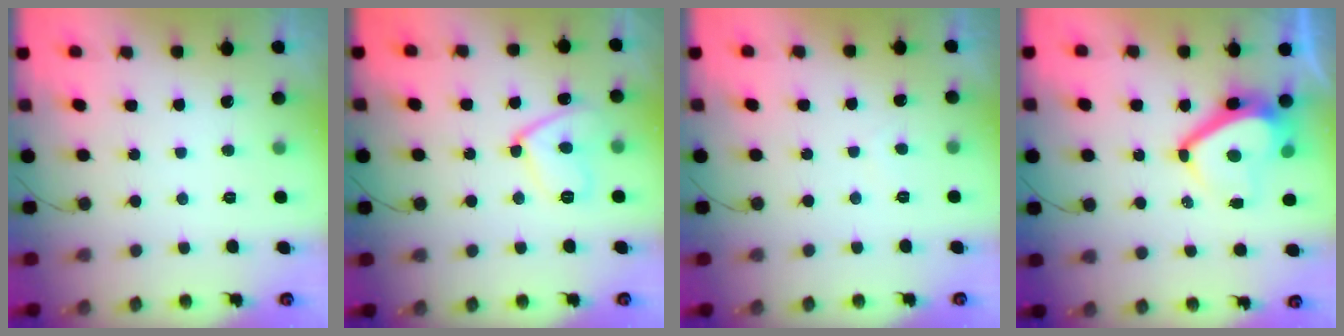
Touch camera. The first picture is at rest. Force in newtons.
{"total": 11.4, "press": 11.1, "slide": 2.2}
{"total": 0.6, "press": 0.5, "slide": 0.4}
{"total": 9.9, "press": 9.8, "slide": 1.2}